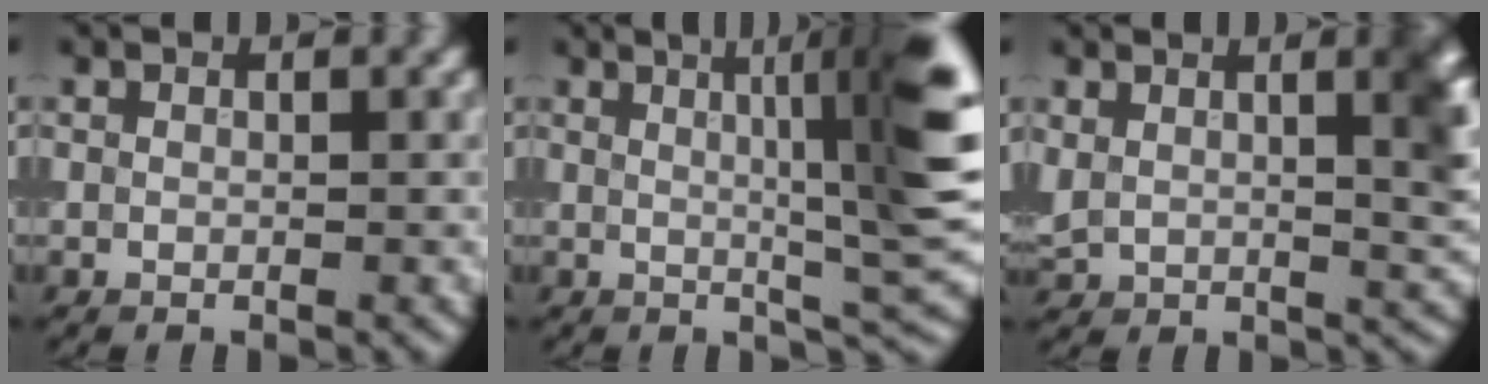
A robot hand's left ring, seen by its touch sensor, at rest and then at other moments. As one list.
[{"total": 9.3, "force": [1.9, 1.7, 9.0], "torque": [-0.101, 0.011, 0.026]}, {"total": 7.1, "force": [2.2, 3.2, 5.9], "torque": [-0.076, -0.001, 0.042]}]